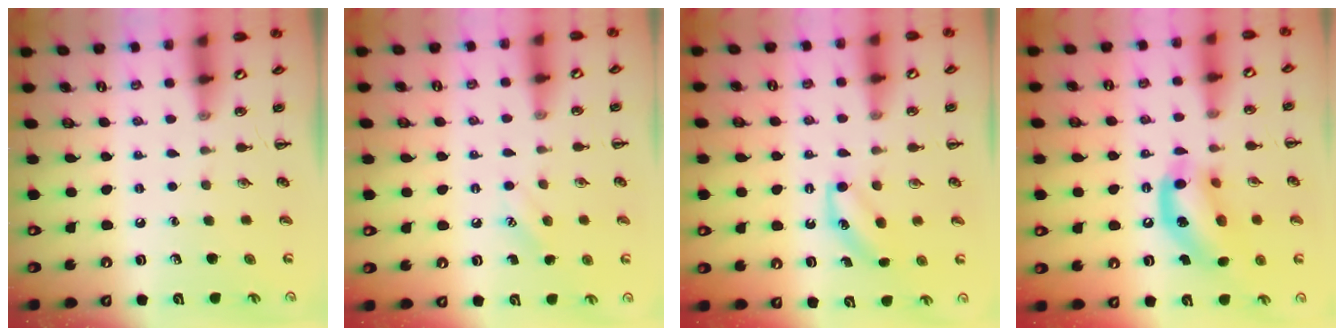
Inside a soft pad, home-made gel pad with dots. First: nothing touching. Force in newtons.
{"total": 6.3, "press": 6.1, "slide": 1.7}
{"total": 4.8, "press": 4.6, "slide": 1.4}
{"total": 14.0, "press": 13.7, "slide": 3.1}